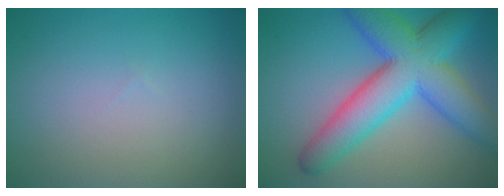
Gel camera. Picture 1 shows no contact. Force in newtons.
{"total": 10.0, "press": 10.0, "slide": 0.2}